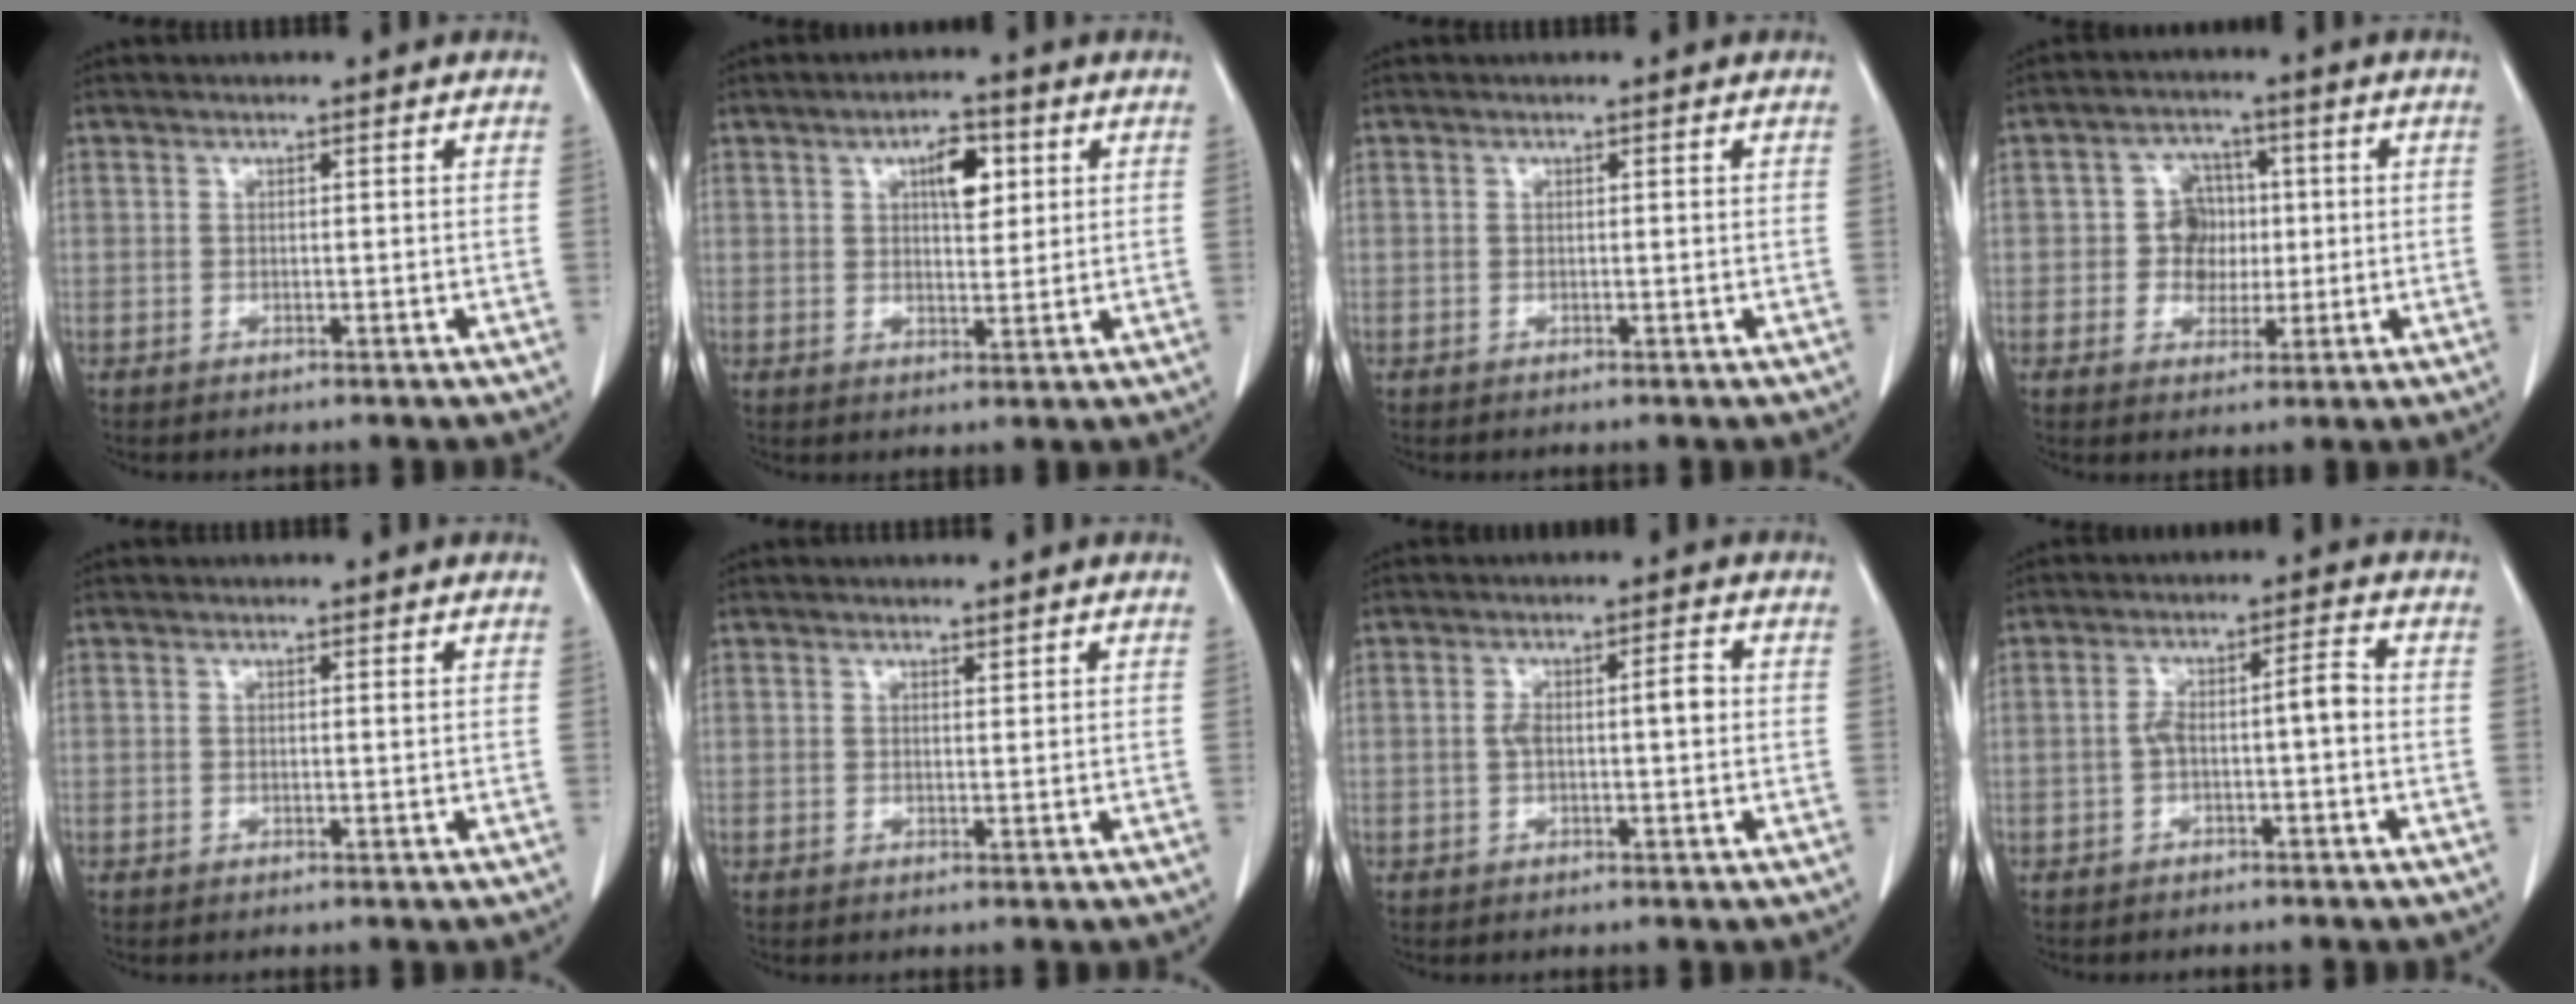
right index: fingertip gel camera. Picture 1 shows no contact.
{"total": 5.5, "force": [2.0, 2.2, 4.5], "torque": [-0.073, 0.006, 0.033]}
{"total": 0.0}
{"total": 5.7, "force": [0.1, 5.3, 2.2], "torque": [-0.032, 0.020, 0.004]}
{"total": 0.6, "force": [0.3, 0.1, 0.5], "torque": [-0.010, -0.003, 0.004]}
{"total": 0.5, "force": [0.5, 0.1, 0.2], "torque": [-0.007, -0.006, 0.008]}
{"total": 4.3, "force": [0.1, 1.1, 4.2], "torque": [-0.079, 0.019, 0.004]}
{"total": 4.8, "force": [-1.0, 1.0, 4.6], "torque": [-0.084, 0.025, -0.013]}